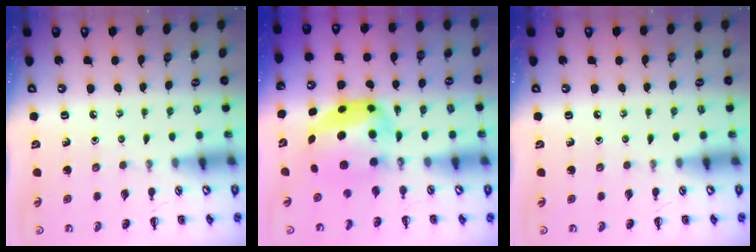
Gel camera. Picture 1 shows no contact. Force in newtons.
{"total": 6.1, "press": 6.0, "slide": 0.7}
{"total": 0.0}